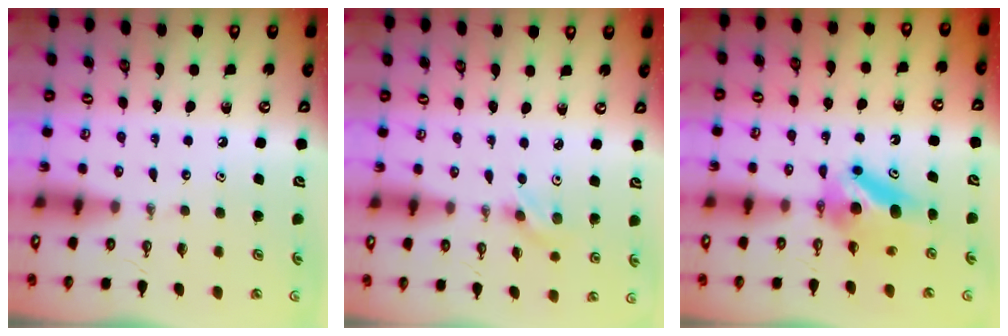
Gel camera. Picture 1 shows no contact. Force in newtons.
{"total": 3.3, "press": 3.0, "slide": 1.4}
{"total": 6.3, "press": 6.2, "slide": 0.8}